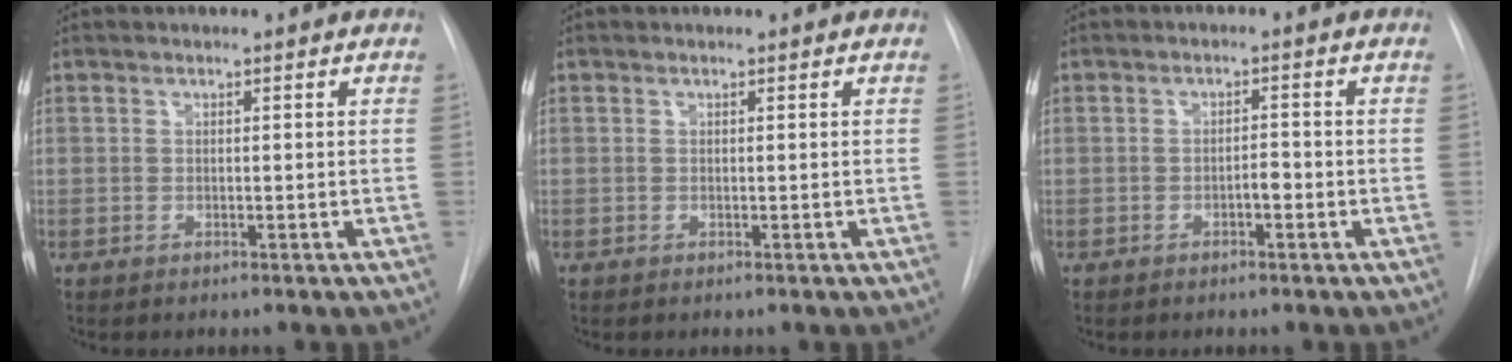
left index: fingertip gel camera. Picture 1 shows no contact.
{"total": 0.0}
{"total": 1.7, "force": [-0.9, 0.6, 1.3], "torque": [-0.020, 0.005, -0.012]}